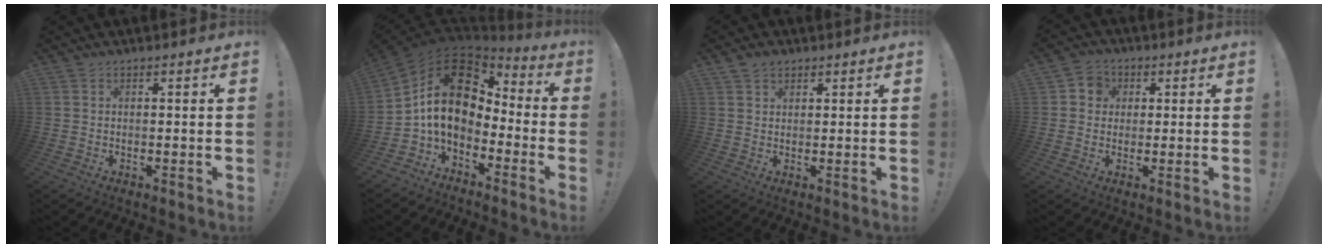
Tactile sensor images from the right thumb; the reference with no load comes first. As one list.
[{"total": 16.1, "force": [2.5, 10.9, 11.5], "torque": [-0.207, 0.000, 0.044]}, {"total": 2.7, "force": [1.9, 1.8, 0.8], "torque": [-0.013, -0.007, 0.036]}, {"total": 4.9, "force": [0.3, 4.7, 1.6], "torque": [-0.028, 0.010, 0.007]}]